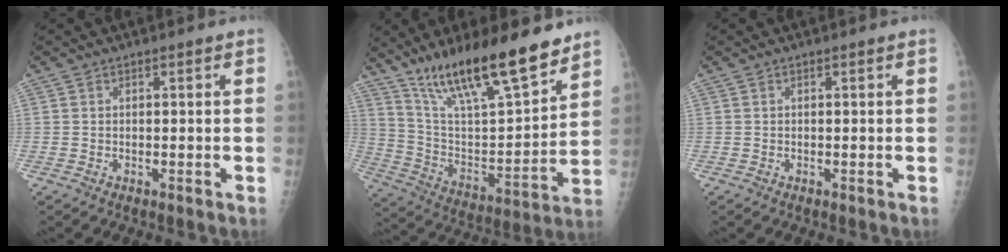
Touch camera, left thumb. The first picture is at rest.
{"total": 22.6, "force": [16.4, 5.1, 14.7], "torque": [-0.224, -0.073, 0.292]}
{"total": 0.0}